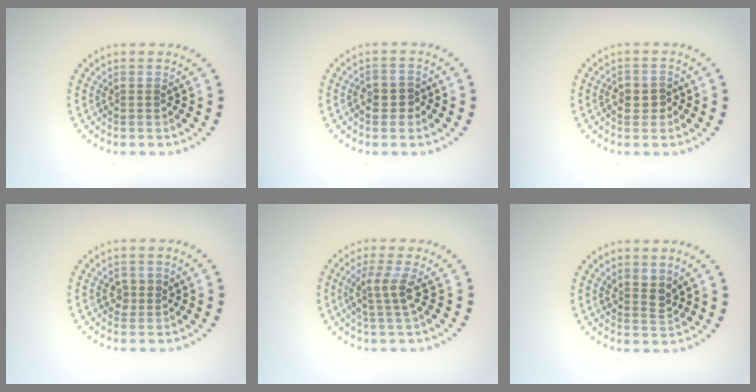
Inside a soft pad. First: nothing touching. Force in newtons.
{"total": 2.2, "press": 2.1, "slide": 0.7}
{"total": 2.3, "press": 2.2, "slide": 0.5}
{"total": 1.3, "press": 1.2, "slide": 0.3}
{"total": 2.7, "press": 2.0, "slide": 1.9}
{"total": 1.9, "press": 1.6, "slide": 1.0}